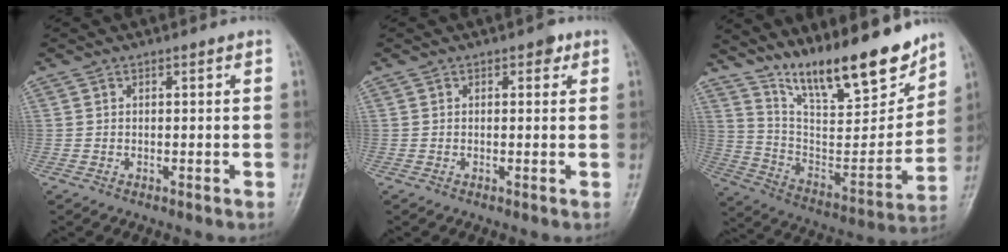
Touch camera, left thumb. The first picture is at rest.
{"total": 1.8, "force": [0.9, 1.1, 1.1], "torque": [-0.004, 0.000, 0.009]}
{"total": 21.1, "force": [16.3, 5.0, 12.4], "torque": [-0.159, -0.093, 0.282]}